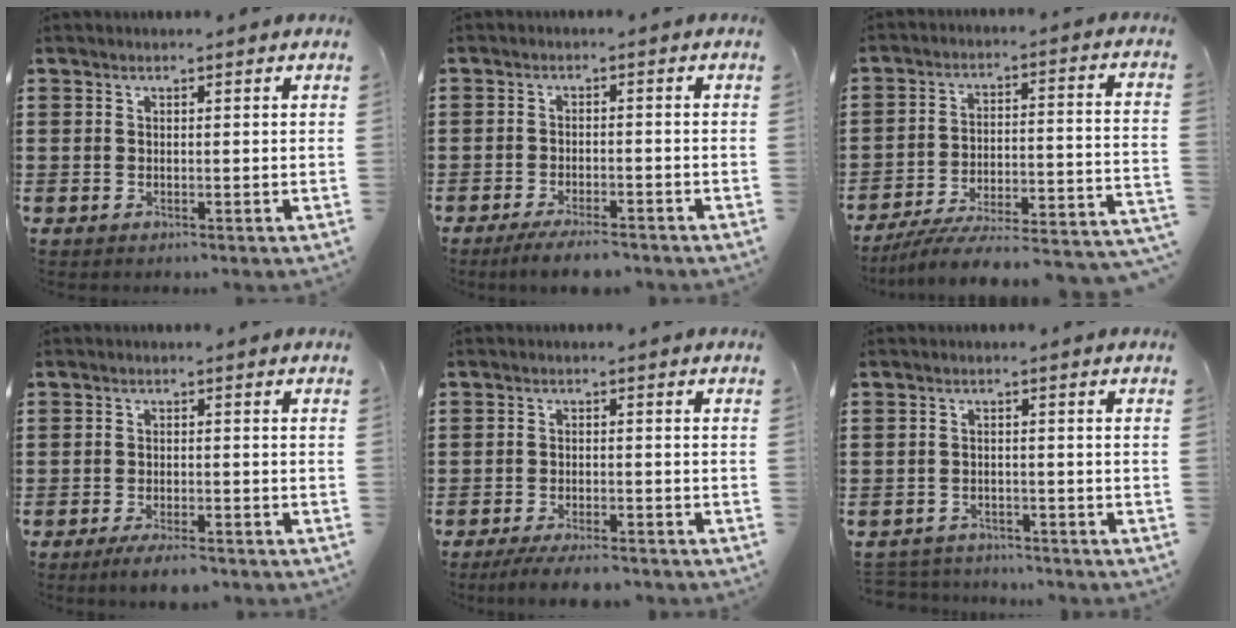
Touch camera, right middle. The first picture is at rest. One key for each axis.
{"total": 3.7, "fx": -3.4, "fy": 0.3, "fz": 1.5, "tx": -0.032, "ty": -0.005, "tz": -0.066}
{"total": 6.4, "fx": -5.6, "fy": 0.1, "fz": 3.0, "tx": -0.048, "ty": -0.014, "tz": -0.114}
{"total": 3.1, "fx": -2.7, "fy": 0.3, "fz": 1.5, "tx": -0.033, "ty": -0.004, "tz": -0.052}
{"total": 3.6, "fx": -3.3, "fy": 0.2, "fz": 1.5, "tx": -0.031, "ty": -0.005, "tz": -0.064}
{"total": 2.3, "fx": -2.3, "fy": 0.2, "fz": -0.2, "tx": -0.005, "ty": -0.004, "tz": -0.051}